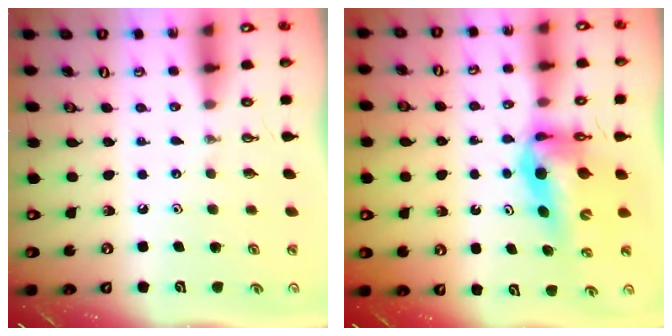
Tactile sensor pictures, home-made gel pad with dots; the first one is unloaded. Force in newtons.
{"total": 10.4, "press": 9.8, "slide": 3.4}